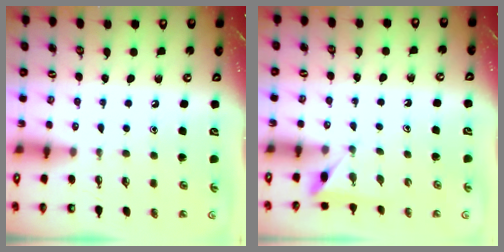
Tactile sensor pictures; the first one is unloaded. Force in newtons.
{"total": 2.1, "press": 2.1, "slide": 0.2}